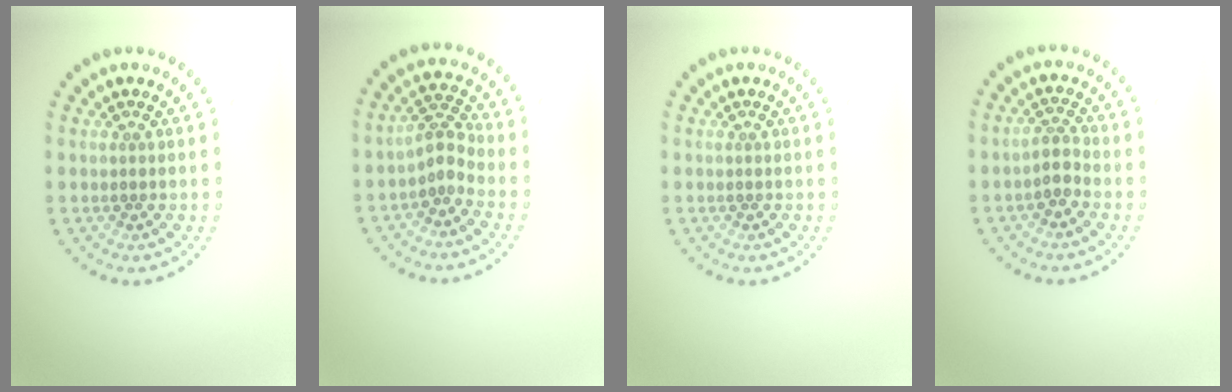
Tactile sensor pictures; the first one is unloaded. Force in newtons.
{"total": 2.1, "press": 1.6, "slide": 1.5}
{"total": 0.0}
{"total": 1.7, "press": 1.2, "slide": 1.2}